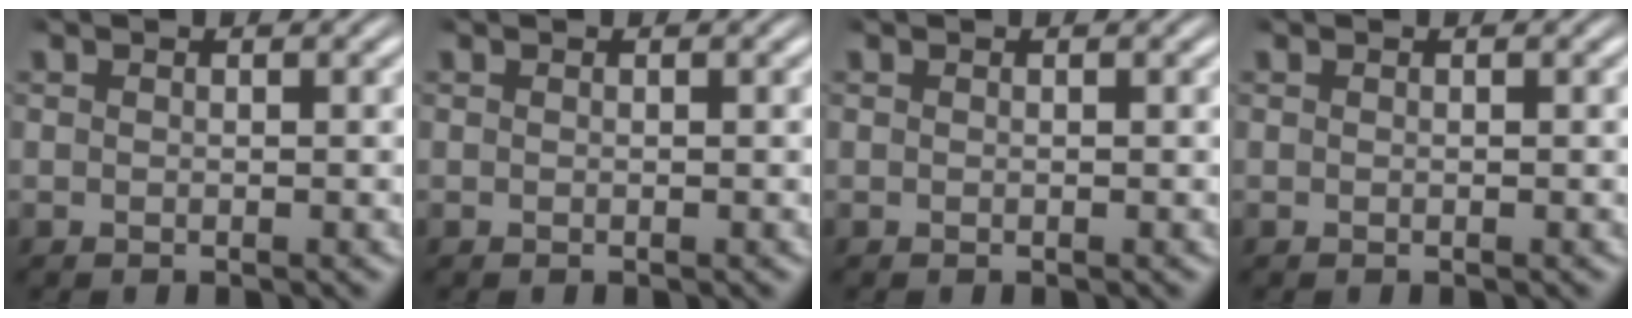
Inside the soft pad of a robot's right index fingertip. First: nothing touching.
{"total": 0.0}
{"total": 0.0}
{"total": 0.0}